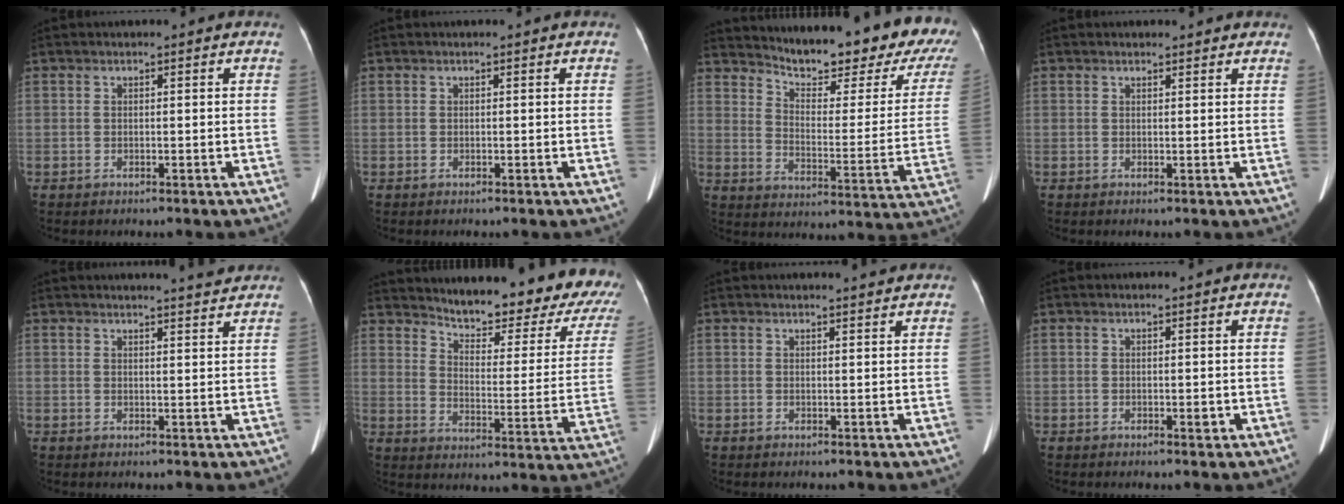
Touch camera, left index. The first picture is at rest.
{"total": 0.0}
{"total": 23.7, "force": [20.5, 4.1, 11.0], "torque": [-0.156, -0.069, 0.254]}
{"total": 1.9, "force": [1.8, 0.6, 0.4], "torque": [-0.008, 0.009, 0.018]}
{"total": 4.0, "force": [3.9, -0.3, 0.8], "torque": [-0.016, -0.002, 0.043]}
{"total": 21.8, "force": [19.2, 4.4, 9.2], "torque": [-0.118, -0.062, 0.231]}
{"total": 2.1, "force": [2.1, 0.0, 0.4], "torque": [-0.007, 0.003, 0.026]}
{"total": 0.7, "force": [-0.2, 0.3, 0.6], "torque": [-0.010, -0.001, -0.001]}